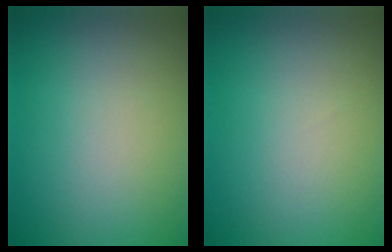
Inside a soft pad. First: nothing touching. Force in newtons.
{"total": 0.0}